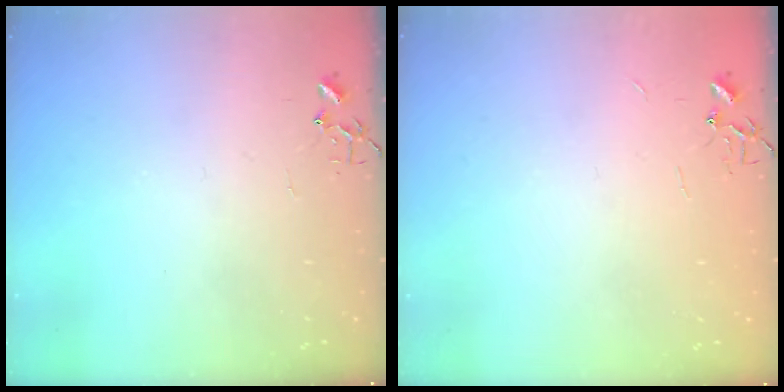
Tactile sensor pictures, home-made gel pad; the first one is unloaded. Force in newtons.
{"total": 2.2, "press": 2.2, "slide": 0.3}